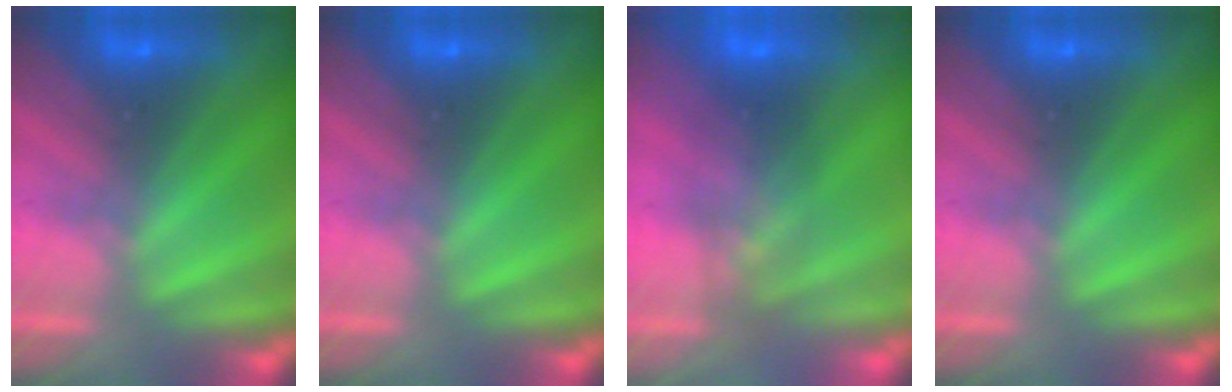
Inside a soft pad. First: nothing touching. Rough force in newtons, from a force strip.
{"total": 0.0}
{"total": 7.8}
{"total": 0.0}